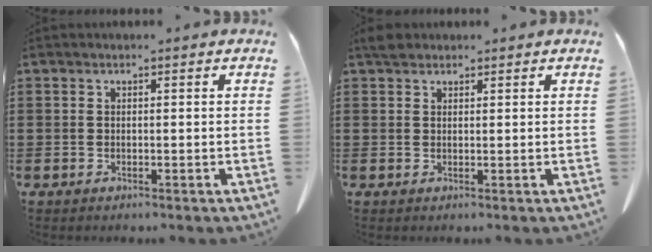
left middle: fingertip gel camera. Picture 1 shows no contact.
{"total": 2.0, "force": [1.6, 0.9, 0.7], "torque": [-0.020, 0.005, 0.031]}